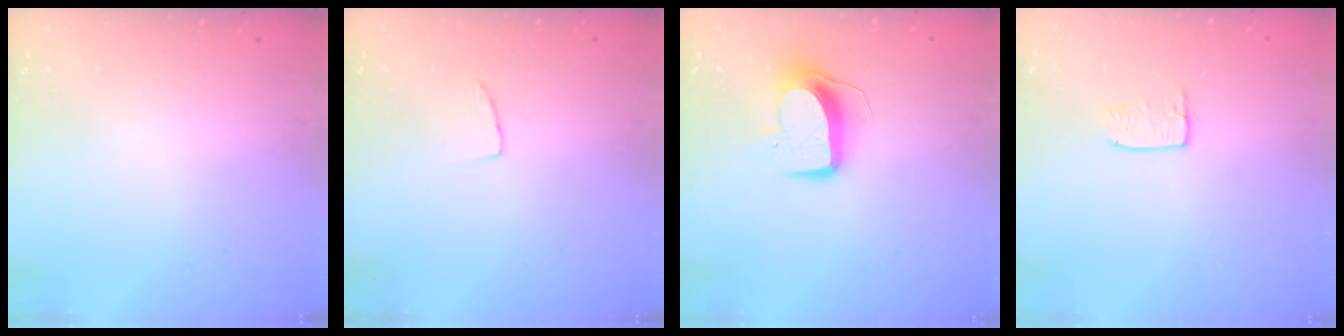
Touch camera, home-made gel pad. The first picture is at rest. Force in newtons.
{"total": 3.3, "press": 3.3, "slide": 0.2}
{"total": 9.7, "press": 9.7, "slide": 0.3}
{"total": 5.4, "press": 5.4, "slide": 0.3}